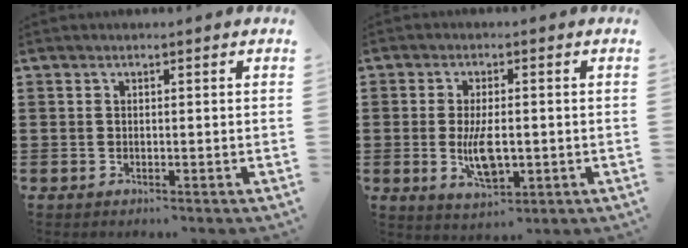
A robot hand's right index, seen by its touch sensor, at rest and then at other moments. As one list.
[{"total": 6.3, "force": [-0.8, 2.7, 5.7], "torque": [-0.105, -0.005, -0.016]}]